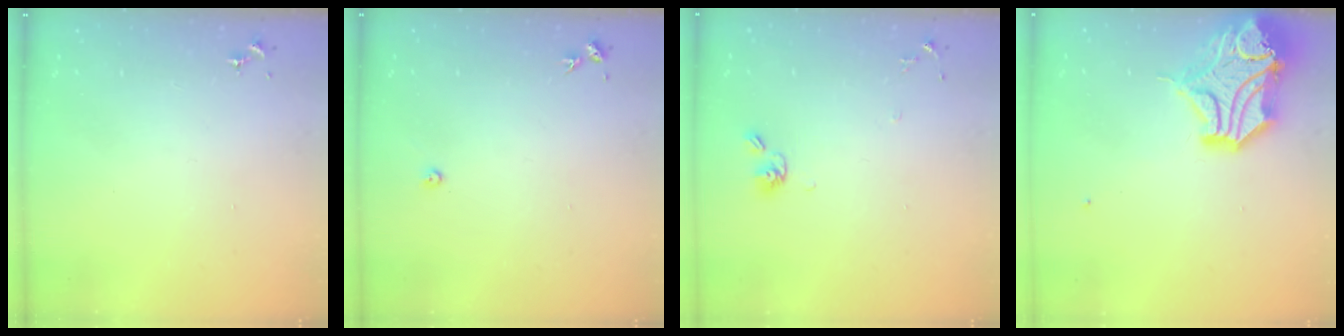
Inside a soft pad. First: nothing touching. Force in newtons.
{"total": 2.2, "press": 2.2, "slide": 0.3}
{"total": 7.1, "press": 6.8, "slide": 2.1}
{"total": 18.1, "press": 17.9, "slide": 2.5}